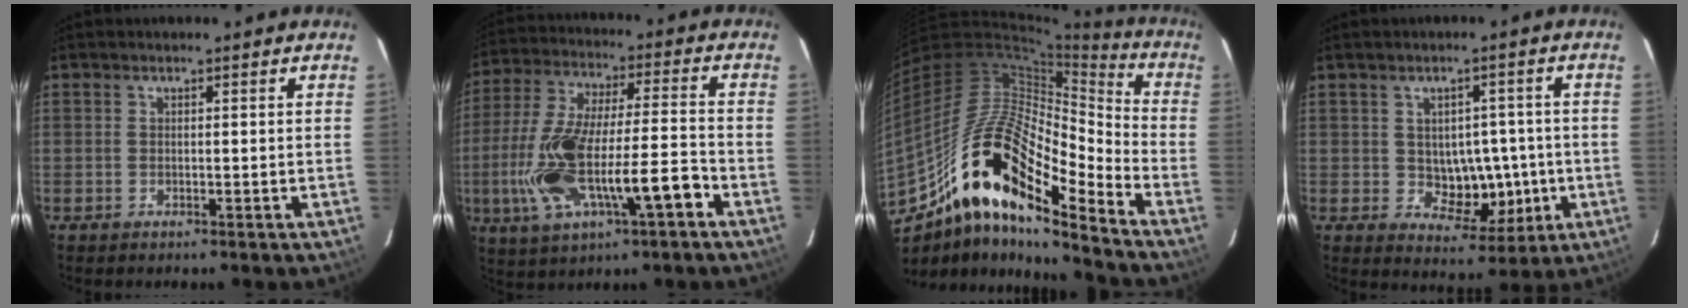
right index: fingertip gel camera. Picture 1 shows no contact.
{"total": 16.6, "force": [-5.7, 3.7, 15.2], "torque": [-0.305, 0.003, -0.094]}
{"total": 21.8, "force": [-12.2, 6.0, 17.0], "torque": [-0.343, 0.021, -0.209]}
{"total": 7.6, "force": [-0.5, 5.2, 5.6], "torque": [-0.068, 0.008, 0.005]}